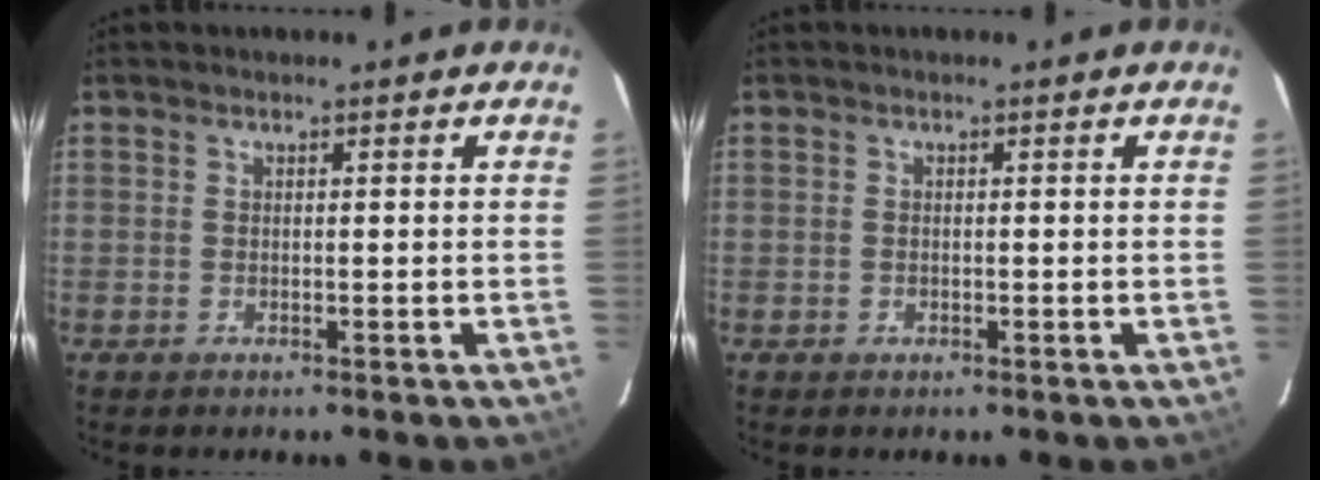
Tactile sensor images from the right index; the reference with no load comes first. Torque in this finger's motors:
{"motor_torque": [0.24, 0.16, 0.07, 0.02]}